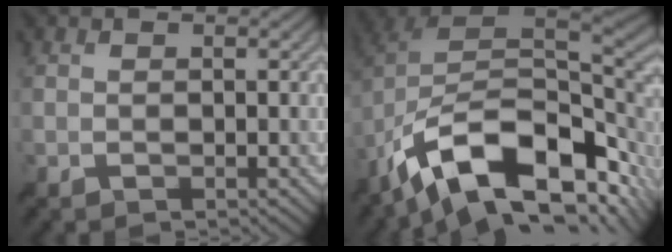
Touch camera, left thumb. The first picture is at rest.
{"total": 15.5, "force": [-5.2, 8.4, 11.9], "torque": [-0.231, -0.016, -0.088]}